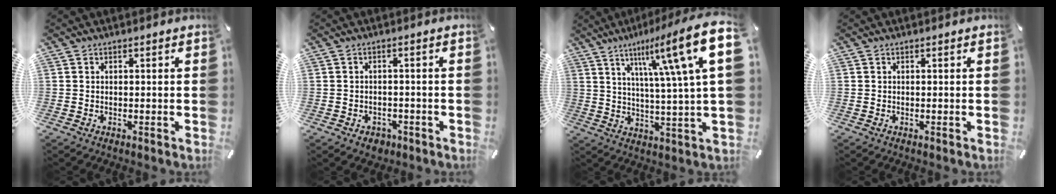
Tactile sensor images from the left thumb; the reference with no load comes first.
{"total": 2.7, "force": [-1.3, 2.2, 1.0], "torque": [-0.017, 0.006, -0.025]}
{"total": 20.1, "force": [7.7, 3.6, 18.2], "torque": [-0.272, -0.036, 0.103]}
{"total": 0.0}